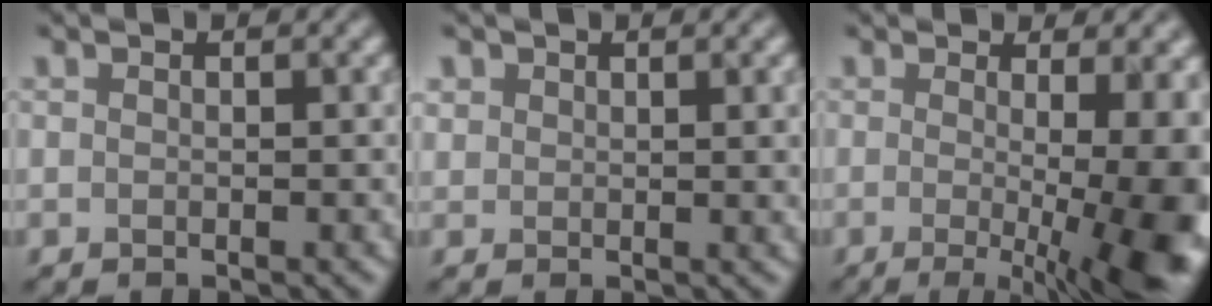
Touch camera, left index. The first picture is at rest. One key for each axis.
{"total": 2.2, "fx": 1.2, "fy": 1.4, "fz": 1.3, "tx": -0.024, "ty": 0.000, "tz": 0.022}
{"total": 13.9, "fx": -1.6, "fy": 4.5, "fz": 13.0, "tx": -0.116, "ty": -0.007, "tz": -0.019}